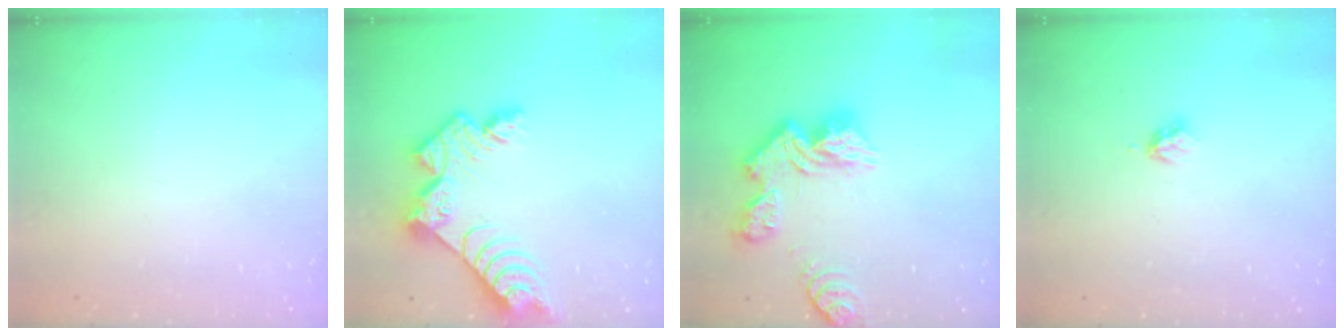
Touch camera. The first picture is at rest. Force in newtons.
{"total": 11.0, "press": 11.0, "slide": 0.9}
{"total": 13.2, "press": 13.2, "slide": 1.2}
{"total": 2.9, "press": 2.8, "slide": 0.4}